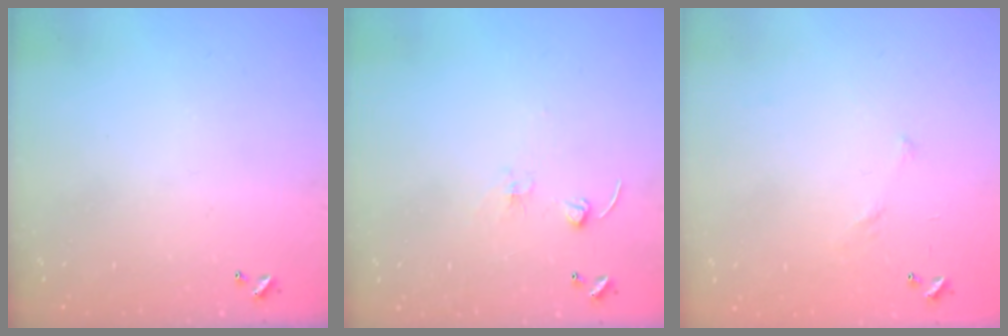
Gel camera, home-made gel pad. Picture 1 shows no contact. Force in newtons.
{"total": 2.4, "press": 2.4, "slide": 0.3}
{"total": 5.7, "press": 5.7, "slide": 0.7}